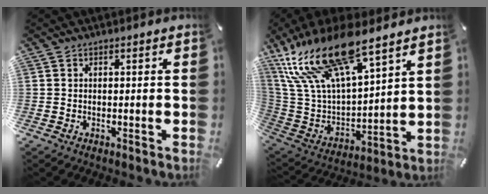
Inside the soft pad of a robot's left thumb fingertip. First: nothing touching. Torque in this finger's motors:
{"motor_torque": [3.34, 1.67, 1.60, -1.17, 0.53]}